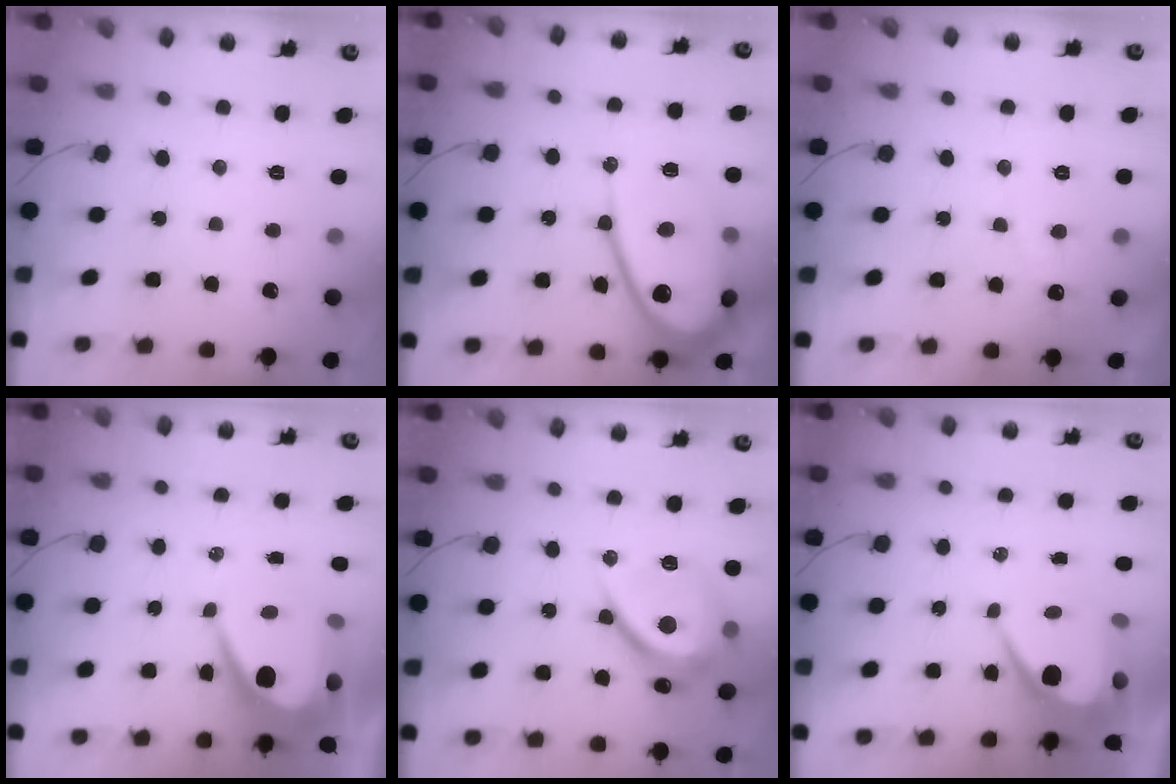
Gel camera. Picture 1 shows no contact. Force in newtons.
{"total": 18.1, "press": 18.0, "slide": 1.8}
{"total": 3.0, "press": 3.0, "slide": 0.1}
{"total": 11.4, "press": 11.4, "slide": 0.6}
{"total": 13.7, "press": 13.7, "slide": 0.5}
{"total": 9.9, "press": 9.9, "slide": 0.8}